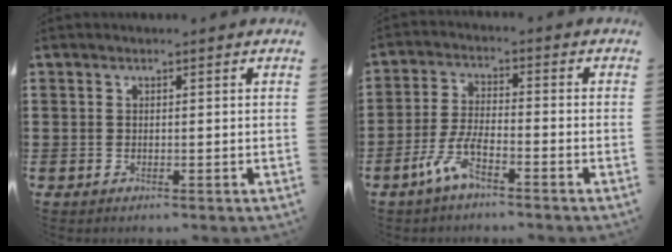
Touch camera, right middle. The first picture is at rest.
{"total": 5.8, "force": [-3.6, 1.6, 4.2], "torque": [-0.105, -0.003, -0.073]}